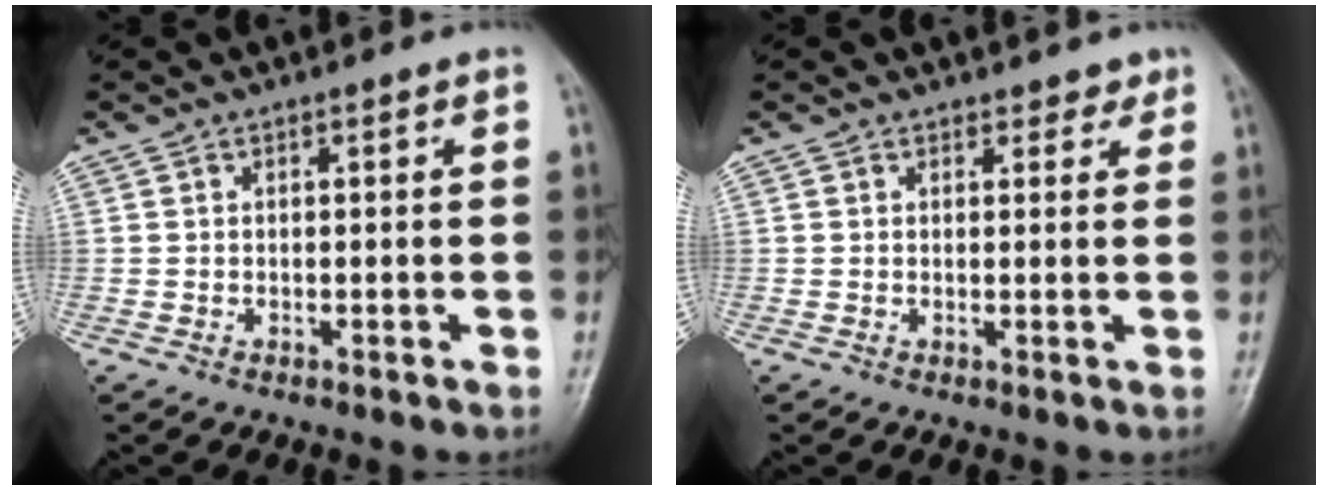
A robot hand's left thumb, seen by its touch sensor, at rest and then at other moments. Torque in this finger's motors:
{"motor_torque": [-0.05, 0.00, 0.08, 0.14, 0.01]}